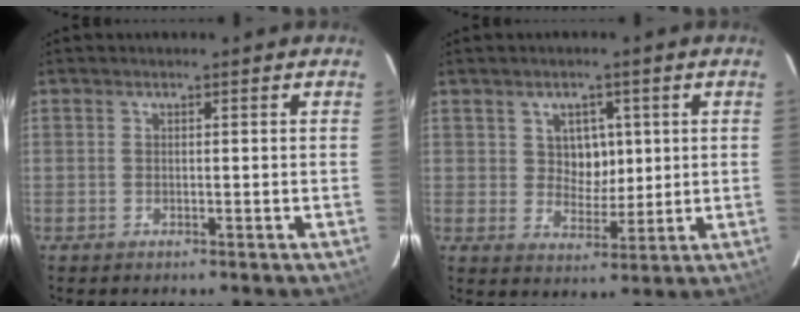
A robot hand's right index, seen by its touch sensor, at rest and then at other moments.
{"total": 5.6, "force": [1.6, 4.6, 2.8], "torque": [-0.040, 0.007, 0.034]}